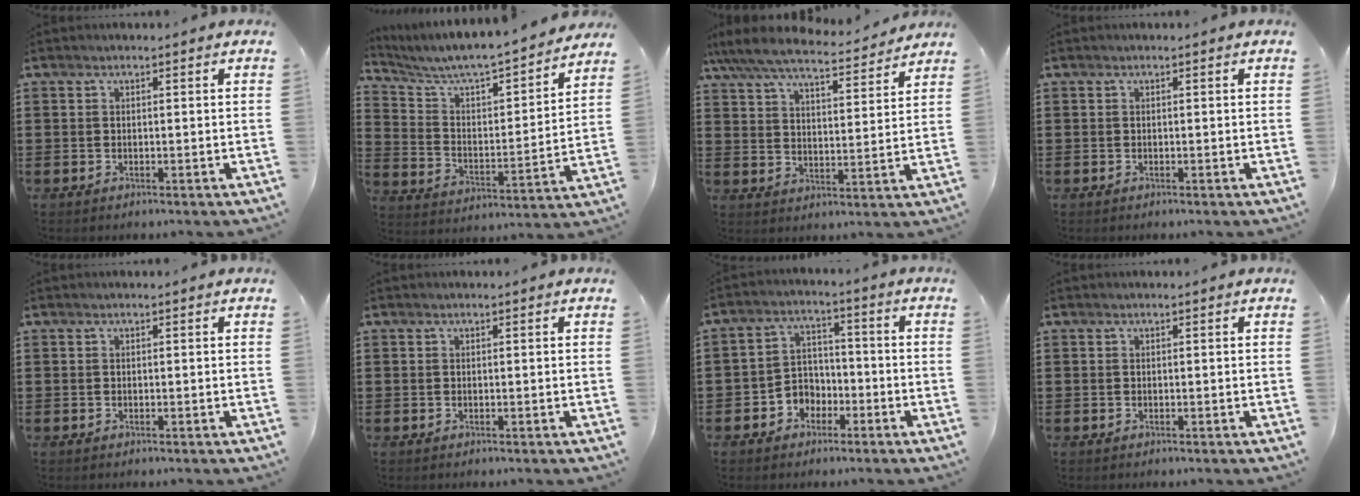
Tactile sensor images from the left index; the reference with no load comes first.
{"total": 5.3, "force": [4.9, 0.7, 1.8], "torque": [-0.062, -0.050, 0.075]}
{"total": 7.2, "force": [6.4, 0.8, 3.0], "torque": [-0.086, -0.036, 0.110]}
{"total": 0.0}
{"total": 0.0}
{"total": 0.0}
{"total": 4.5, "force": [-2.6, 3.5, 1.0], "torque": [-0.030, 0.010, -0.053]}
{"total": 0.0}